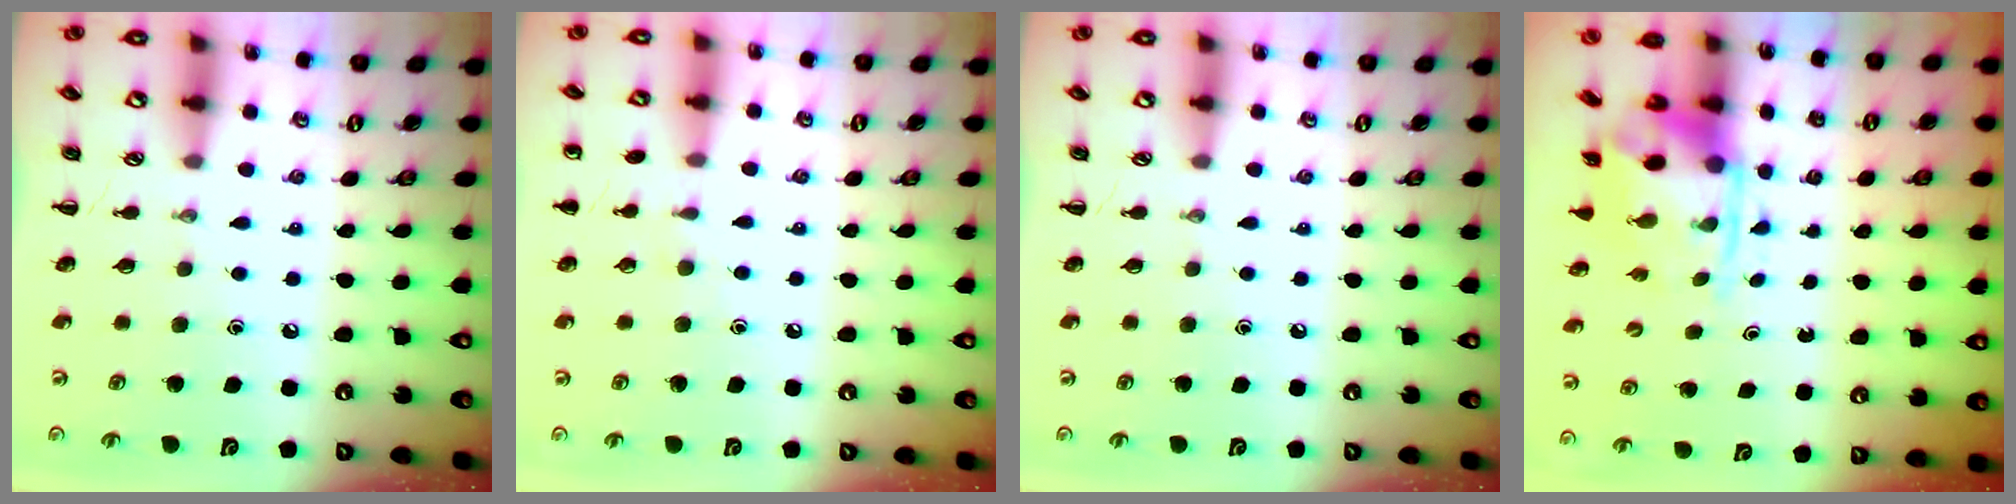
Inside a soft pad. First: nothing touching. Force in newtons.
{"total": 5.4, "press": 5.2, "slide": 1.7}
{"total": 0.0}
{"total": 3.8, "press": 3.6, "slide": 0.9}